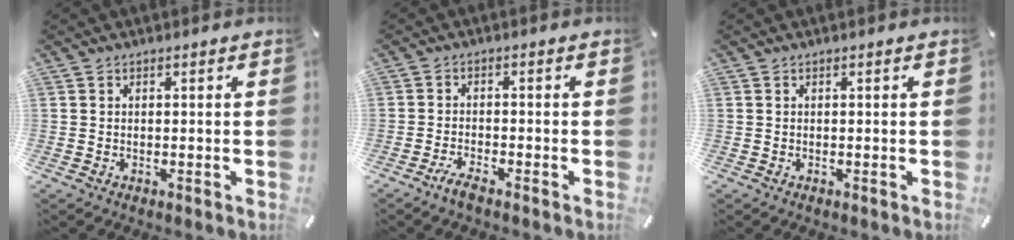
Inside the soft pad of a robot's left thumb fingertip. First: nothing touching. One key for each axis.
{"total": 3.0, "fx": -2.5, "fy": 0.5, "fz": 1.6, "tx": -0.039, "ty": 0.006, "tz": -0.051}
{"total": 0.0}